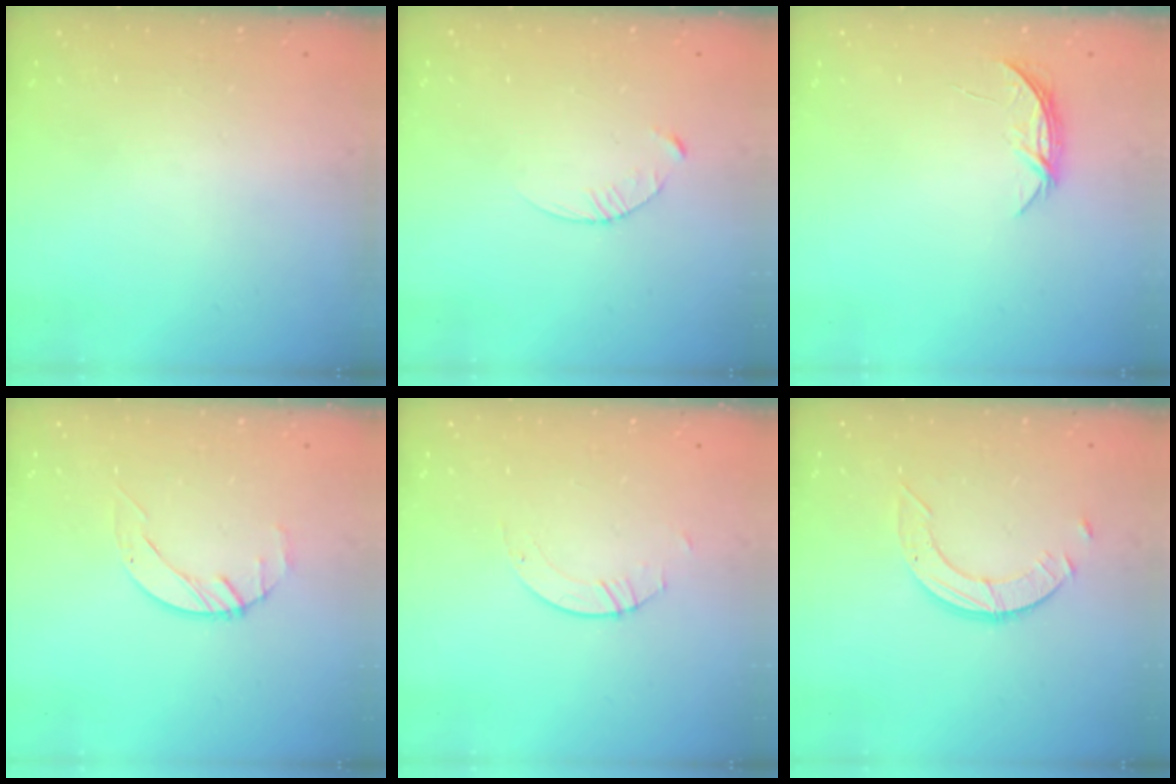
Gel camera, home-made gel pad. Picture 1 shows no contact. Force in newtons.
{"total": 3.4, "press": 3.4, "slide": 0.4}
{"total": 4.4, "press": 4.3, "slide": 0.5}
{"total": 2.1, "press": 2.0, "slide": 0.3}
{"total": 2.1, "press": 2.1, "slide": 0.1}
{"total": 3.7, "press": 3.6, "slide": 0.4}